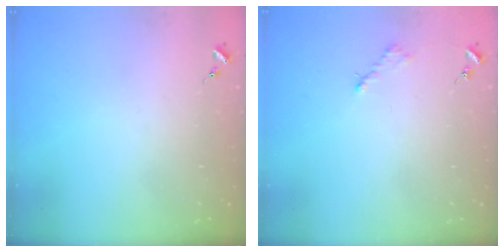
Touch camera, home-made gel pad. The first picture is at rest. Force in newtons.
{"total": 2.6, "press": 2.6, "slide": 0.4}